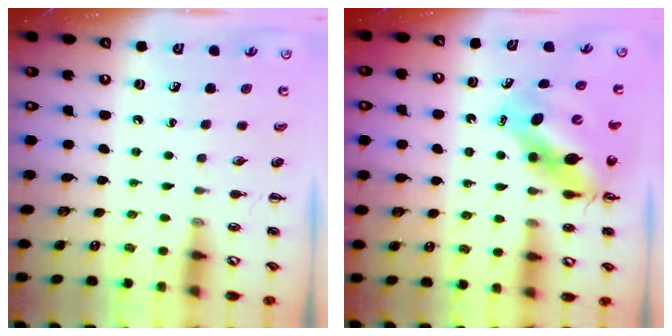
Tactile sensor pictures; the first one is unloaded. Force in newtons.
{"total": 11.1, "press": 10.6, "slide": 3.0}